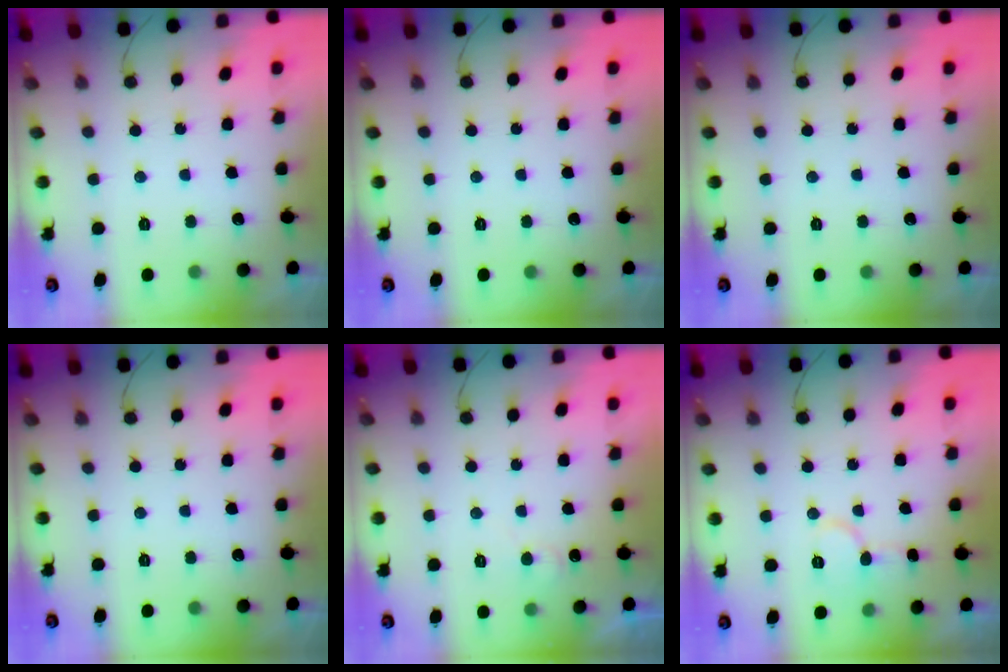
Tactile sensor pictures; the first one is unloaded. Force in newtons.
{"total": 0.0}
{"total": 0.0}
{"total": 0.0}
{"total": 5.0, "press": 4.9, "slide": 0.6}
{"total": 7.7, "press": 7.7, "slide": 0.4}